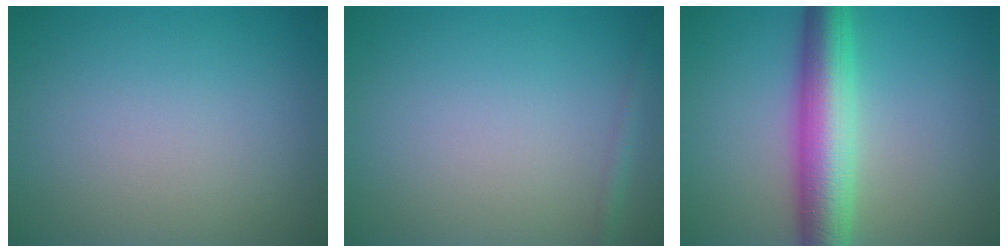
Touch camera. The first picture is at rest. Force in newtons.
{"total": 0.9, "press": 0.9, "slide": 0.1}
{"total": 7.4, "press": 7.4, "slide": 0.2}